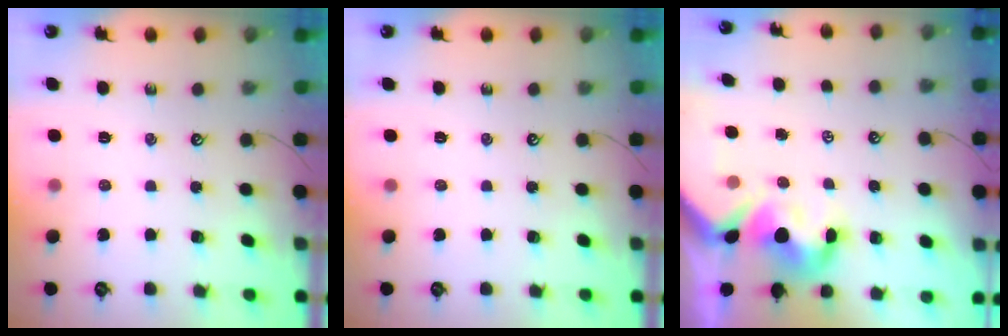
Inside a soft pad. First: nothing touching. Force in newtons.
{"total": 0.0}
{"total": 6.7, "press": 6.6, "slide": 1.4}